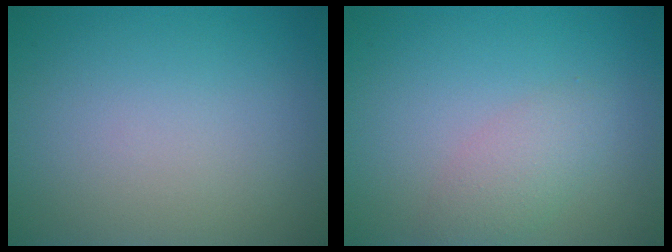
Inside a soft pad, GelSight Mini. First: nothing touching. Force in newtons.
{"total": 2.2, "press": 2.2, "slide": 0.1}